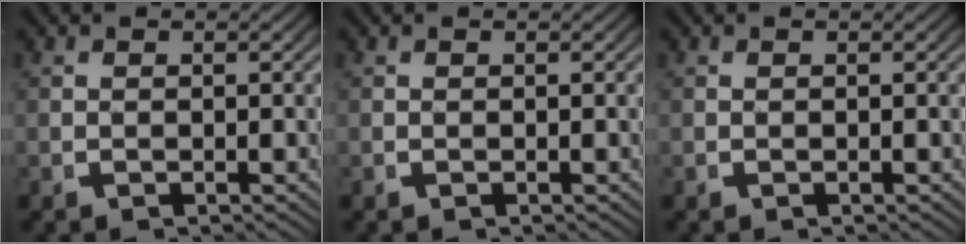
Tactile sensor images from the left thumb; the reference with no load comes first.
{"total": 0.0}
{"total": 0.0}